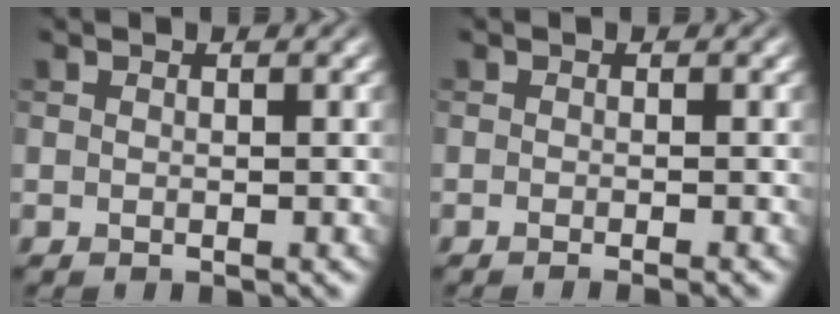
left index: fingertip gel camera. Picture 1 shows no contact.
{"total": 1.6, "force": [-0.7, 0.5, 1.3], "torque": [-0.004, -0.007, -0.012]}